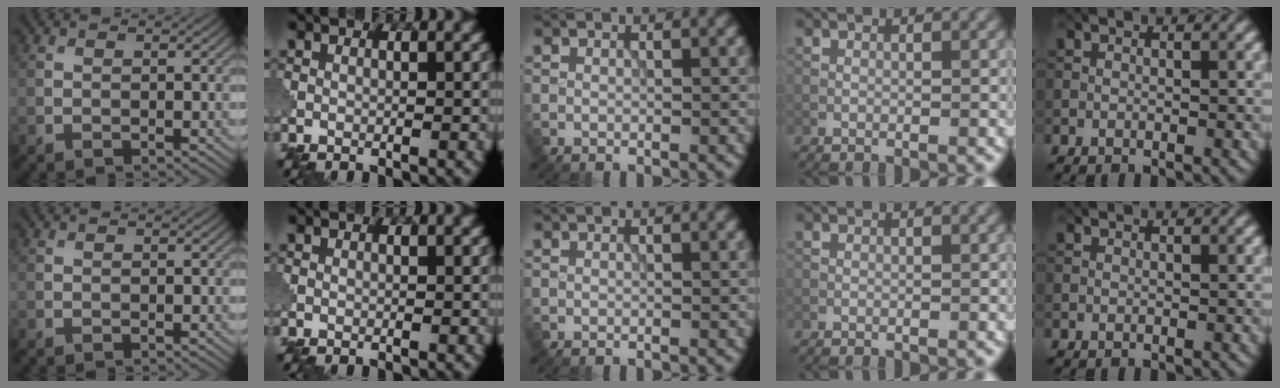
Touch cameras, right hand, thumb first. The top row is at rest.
{}